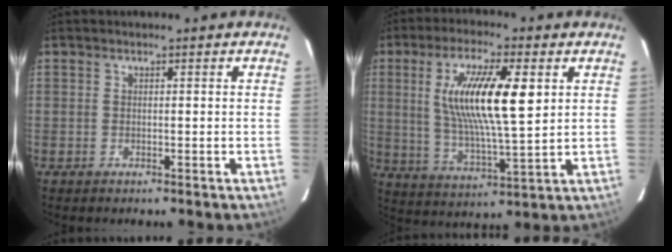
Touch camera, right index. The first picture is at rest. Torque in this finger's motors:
{"motor_torque": [1.36, 0.11, 1.05, 0.21]}